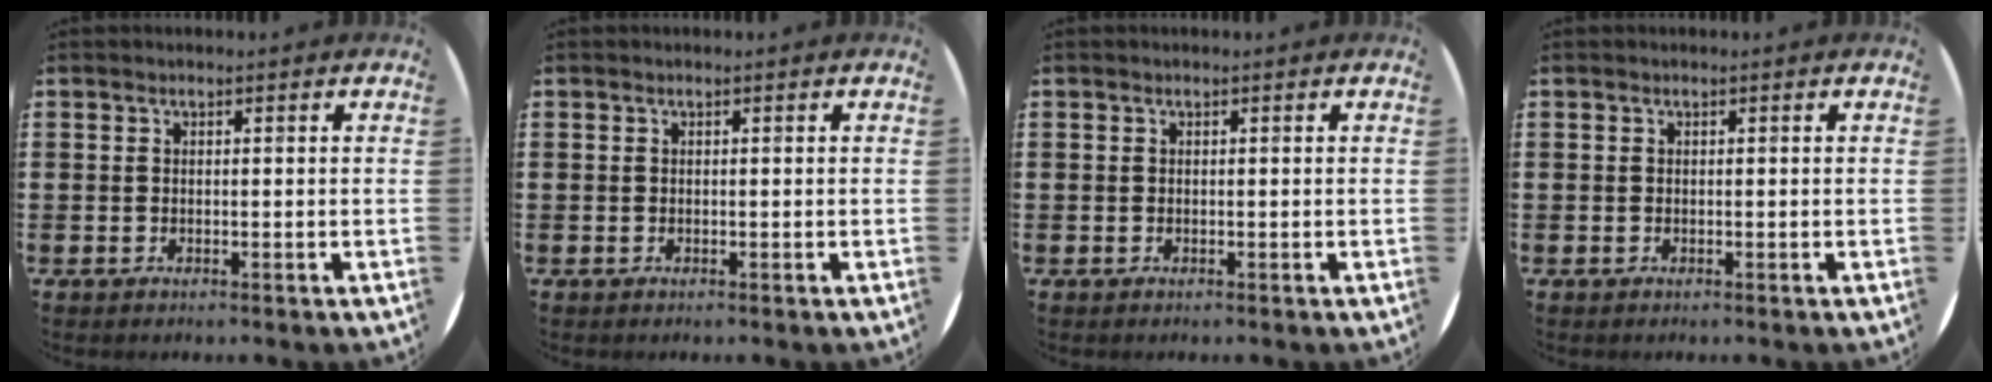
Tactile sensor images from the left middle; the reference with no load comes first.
{"total": 0.0}
{"total": 0.0}
{"total": 0.0}